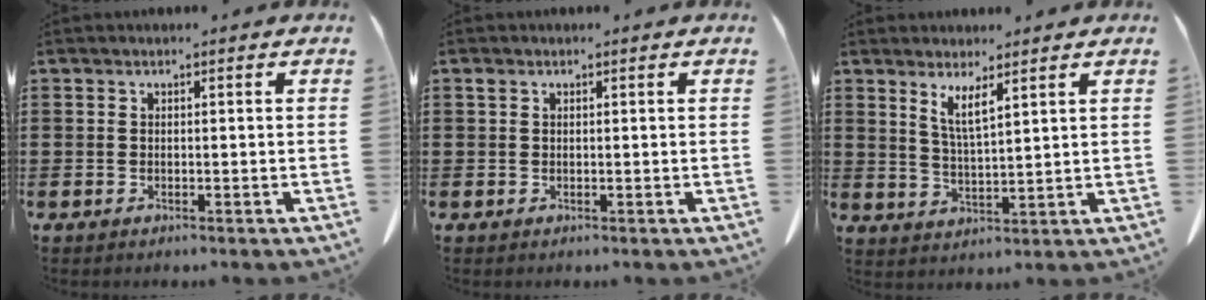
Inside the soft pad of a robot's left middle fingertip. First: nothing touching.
{"total": 0.6, "force": [0.3, 0.4, 0.4], "torque": [-0.010, 0.002, 0.006]}
{"total": 4.1, "force": [2.8, 0.3, 3.0], "torque": [-0.069, -0.003, 0.050]}